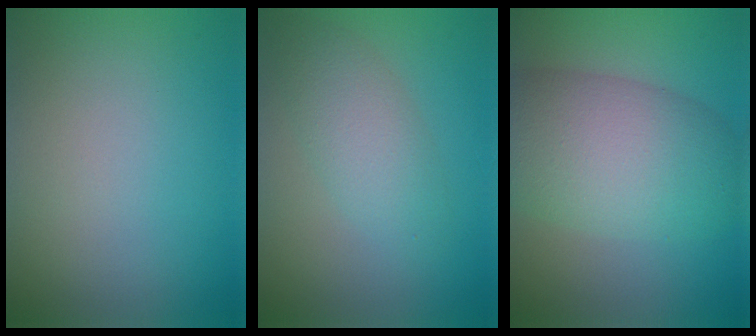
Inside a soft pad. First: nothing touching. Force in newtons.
{"total": 3.4, "press": 3.4, "slide": 0.2}
{"total": 8.6, "press": 8.6, "slide": 0.3}